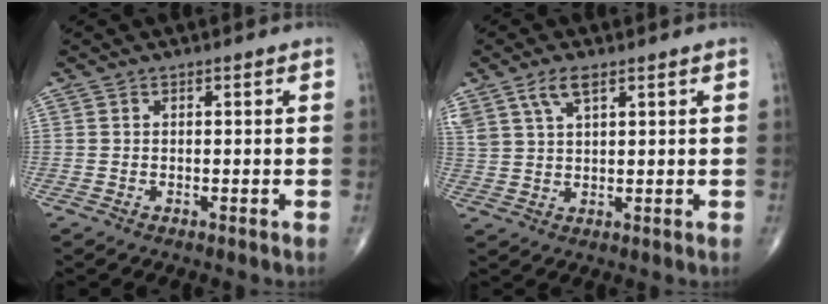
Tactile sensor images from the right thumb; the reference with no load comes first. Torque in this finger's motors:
{"motor_torque": [-0.29, 0.24, 0.86, 0.55, 0.05]}